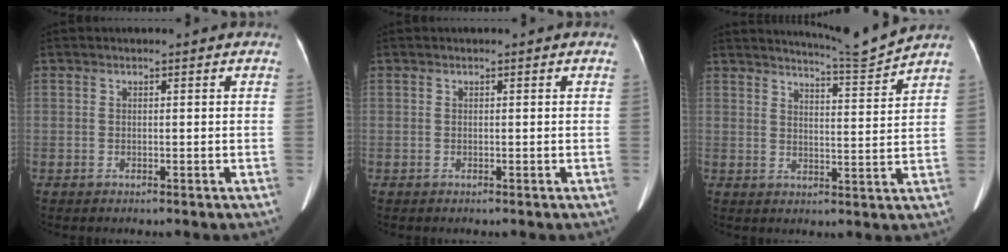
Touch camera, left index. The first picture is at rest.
{"total": 0.0}
{"total": 6.5, "force": [6.1, -2.2, 0.3], "torque": [-0.021, -0.040, 0.098]}